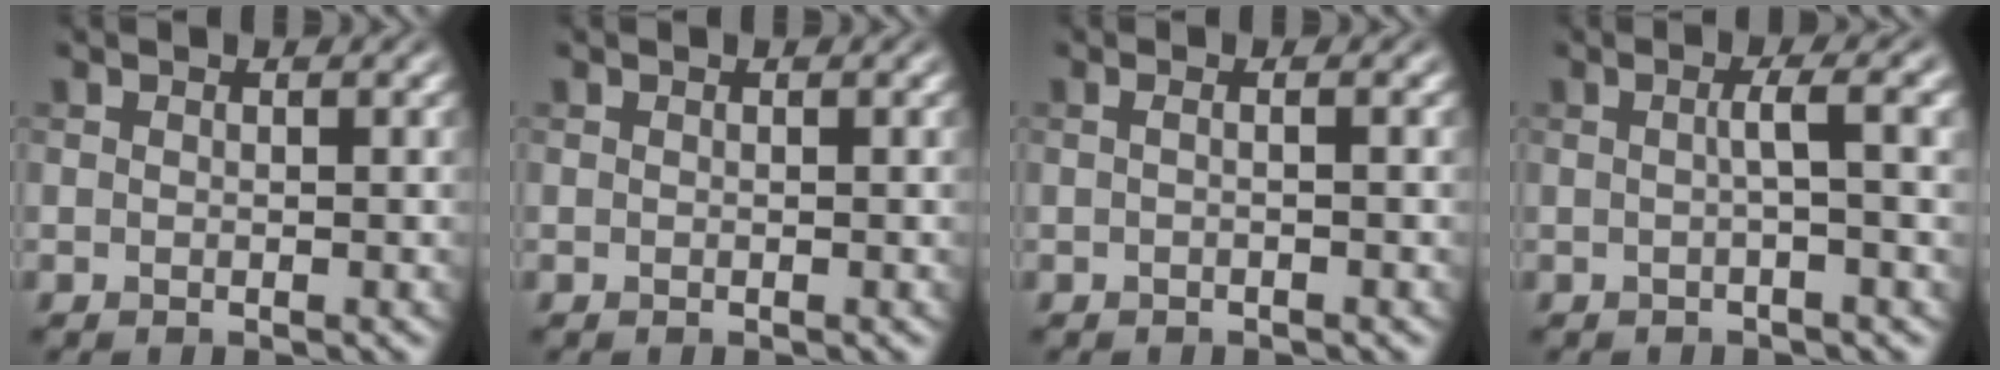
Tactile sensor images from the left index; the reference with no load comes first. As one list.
[{"total": 0.0}, {"total": 1.9, "force": [0.3, 0.9, 1.6], "torque": [-0.008, -0.005, -0.017]}, {"total": 3.3, "force": [0.2, 0.7, 3.2], "torque": [-0.042, 0.009, -0.004]}]